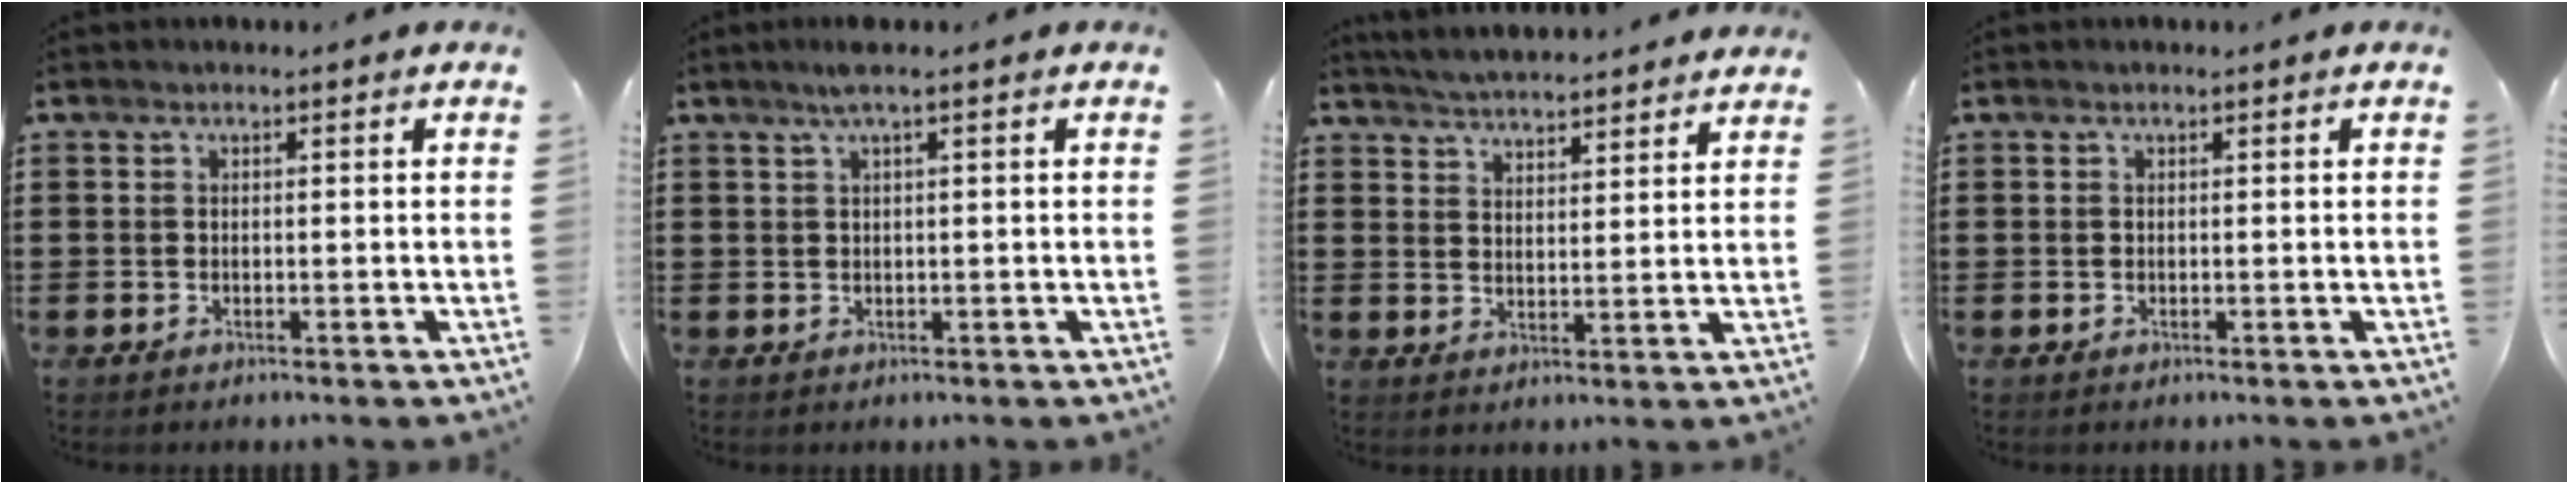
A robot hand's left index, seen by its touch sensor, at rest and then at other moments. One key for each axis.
{"total": 2.1, "fx": 1.1, "fy": -0.1, "fz": 1.8, "tx": -0.036, "ty": 0.002, "tz": 0.019}
{"total": 4.3, "fx": 4.2, "fy": -0.3, "fz": 0.3, "tx": -0.020, "ty": -0.021, "tz": 0.075}
{"total": 0.0}